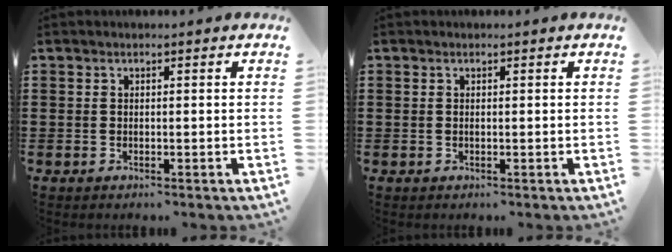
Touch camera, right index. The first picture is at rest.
{"total": 0.0}